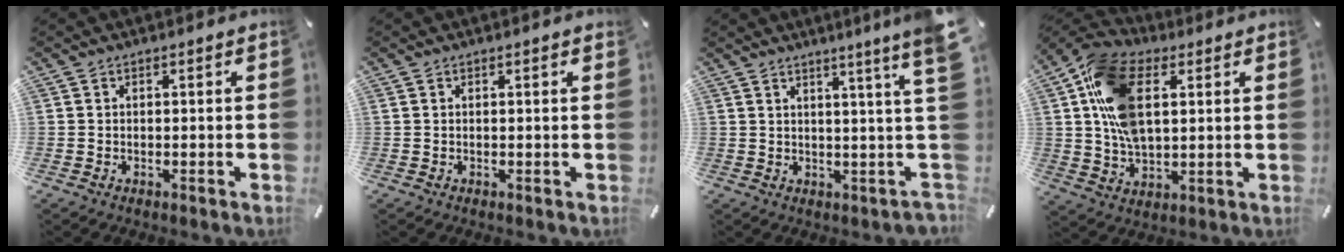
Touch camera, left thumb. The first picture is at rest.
{"total": 0.6, "force": [0.3, -0.1, 0.5], "torque": [-0.009, -0.001, 0.005]}
{"total": 10.0, "force": [4.4, -1.1, 8.9], "torque": [-0.139, -0.045, 0.064]}
{"total": 16.6, "force": [4.2, 10.4, 12.2], "torque": [-0.272, 0.004, 0.075]}